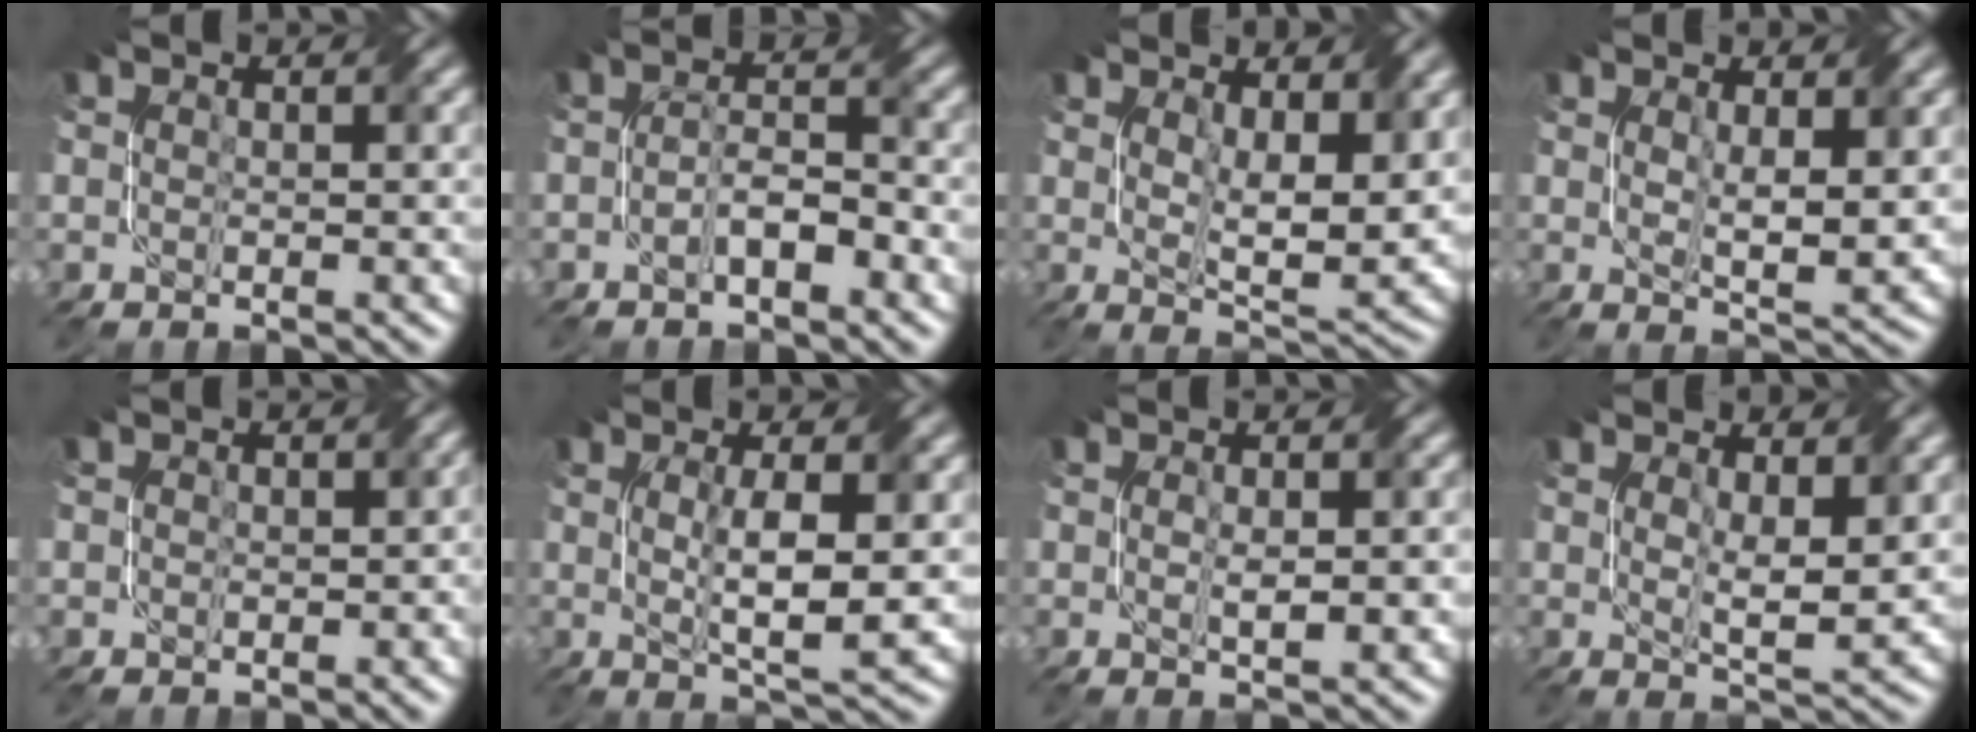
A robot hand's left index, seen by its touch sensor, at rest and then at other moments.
{"total": 2.7, "force": [-1.4, 0.9, 2.2], "torque": [-0.039, 0.009, -0.029]}
{"total": 6.7, "force": [2.3, 2.5, 5.8], "torque": [-0.104, -0.010, 0.044]}
{"total": 3.8, "force": [1.1, 1.0, 3.5], "torque": [-0.065, -0.008, 0.025]}
{"total": 1.1, "force": [0.0, 1.0, 0.4], "torque": [-0.003, -0.004, -0.003]}
{"total": 4.9, "force": [0.3, 0.8, 4.8], "torque": [-0.087, -0.004, 0.008]}
{"total": 2.4, "force": [-0.2, 0.8, 2.2], "torque": [-0.041, -0.002, 0.001]}
{"total": 3.6, "force": [1.2, 1.0, 3.2], "torque": [-0.061, -0.008, 0.024]}